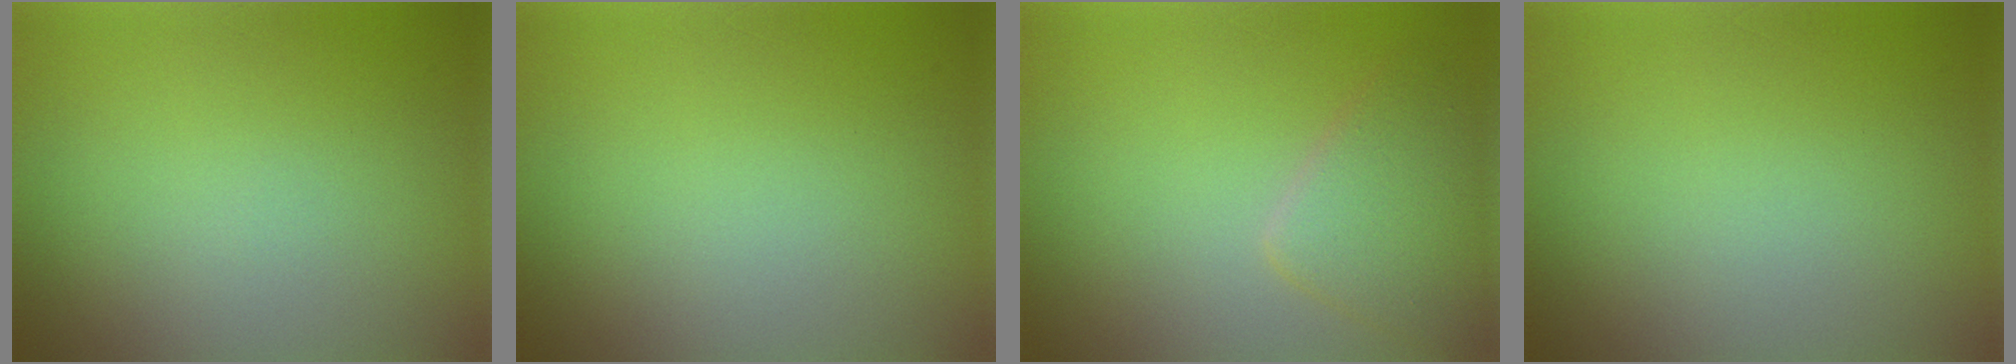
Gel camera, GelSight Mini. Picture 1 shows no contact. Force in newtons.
{"total": 0.0}
{"total": 3.4, "press": 3.4, "slide": 0.2}
{"total": 0.0}